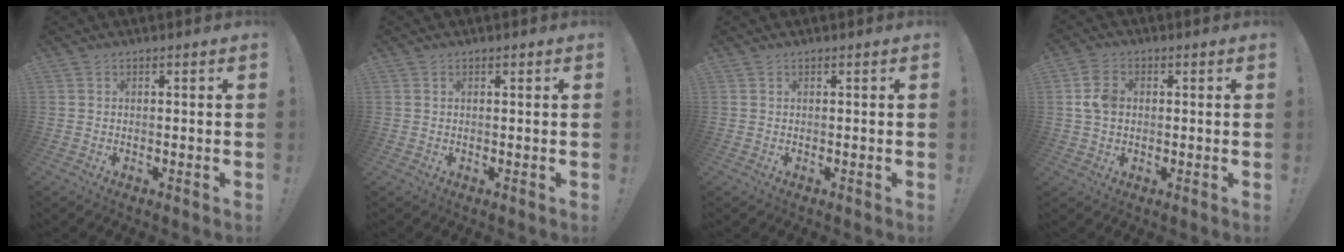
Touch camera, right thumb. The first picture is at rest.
{"total": 0.0}
{"total": 0.0}
{"total": 6.8, "force": [0.7, 5.0, 4.5], "torque": [-0.092, 0.009, 0.016]}